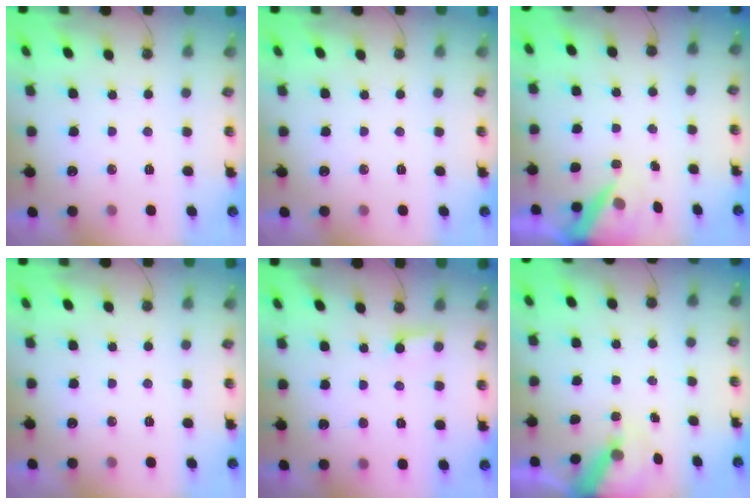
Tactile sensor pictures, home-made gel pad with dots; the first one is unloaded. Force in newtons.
{"total": 0.0}
{"total": 7.0, "press": 7.0, "slide": 0.6}
{"total": 0.0}
{"total": 4.6, "press": 4.6, "slide": 0.4}
{"total": 5.4, "press": 5.4, "slide": 0.5}